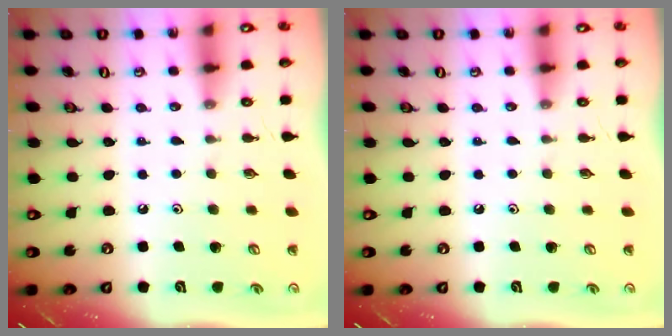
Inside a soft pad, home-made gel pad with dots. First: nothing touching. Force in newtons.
{"total": 0.0}